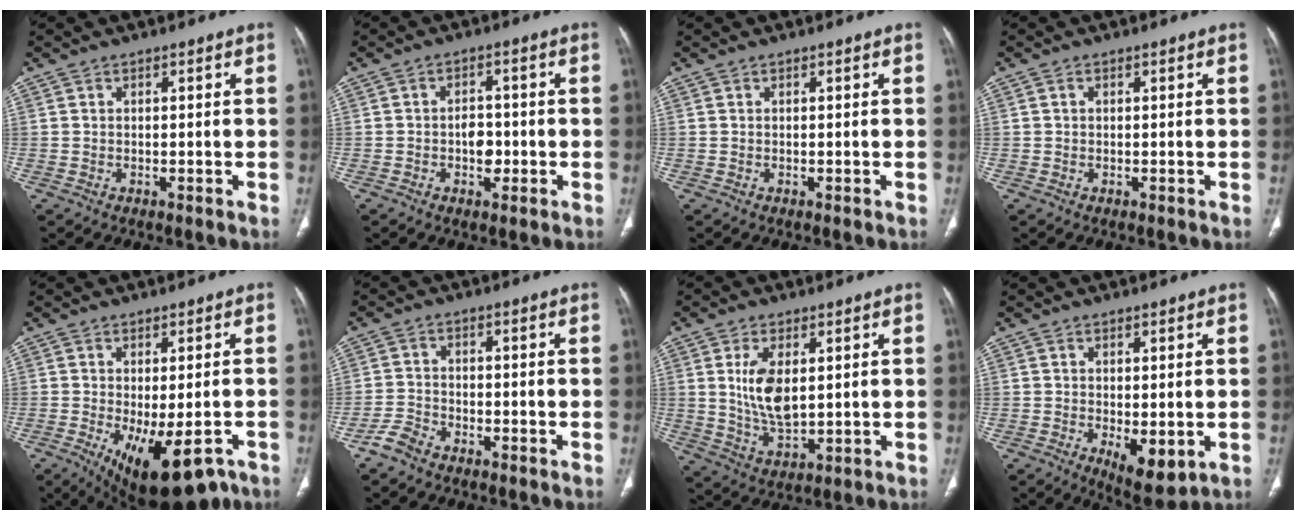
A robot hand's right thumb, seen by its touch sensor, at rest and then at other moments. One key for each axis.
{"total": 4.1, "fx": -1.0, "fy": 2.7, "fz": 2.9, "tx": -0.028, "ty": 0.011, "tz": -0.015}
{"total": 0.0}
{"total": 0.5, "fx": 0.1, "fy": 0.4, "fz": 0.3, "tx": -0.004, "ty": 0.001, "tz": 0.001}
{"total": 14.4, "fx": -7.2, "fy": 5.9, "fz": 11.0, "tx": -0.140, "ty": -0.011, "tz": -0.094}
{"total": 3.5, "fx": -2.8, "fy": 1.6, "fz": 1.3, "tx": -0.029, "ty": 0.014, "tz": -0.060}
{"total": 8.9, "fx": 1.8, "fy": 4.5, "fz": 7.4, "tx": -0.139, "ty": -0.017, "tz": 0.046}
{"total": 6.9, "fx": -1.5, "fy": 3.0, "fz": 6.0, "tx": -0.084, "ty": -0.020, "tz": -0.012}